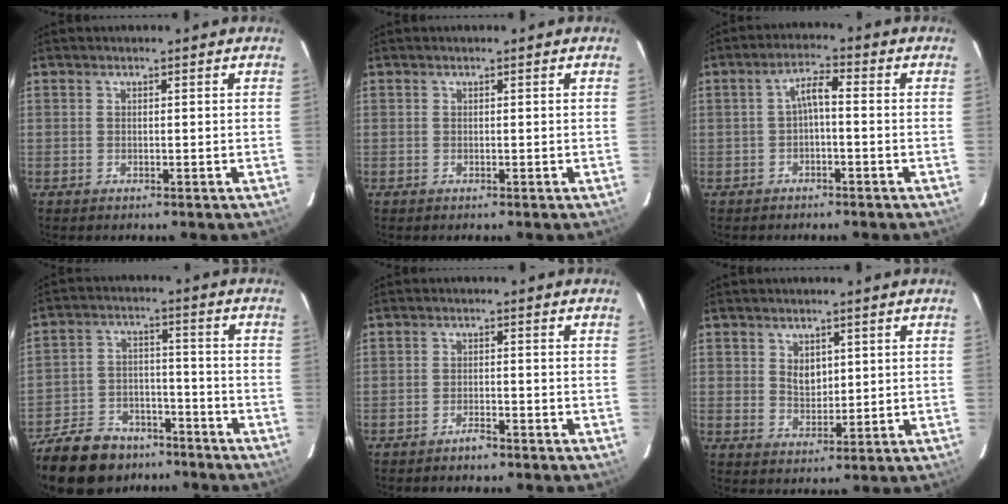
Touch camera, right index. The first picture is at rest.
{"total": 0.0}
{"total": 3.3, "force": [-1.0, 0.8, 3.1], "torque": [-0.064, 0.012, -0.016]}
{"total": 20.1, "force": [-15.5, 10.0, 8.0], "torque": [-0.202, 0.009, -0.234]}
{"total": 2.0, "force": [-1.8, 0.4, 0.8], "torque": [-0.020, 0.002, -0.030]}
{"total": 3.9, "force": [1.4, 3.0, 2.1], "torque": [-0.032, 0.002, 0.028]}